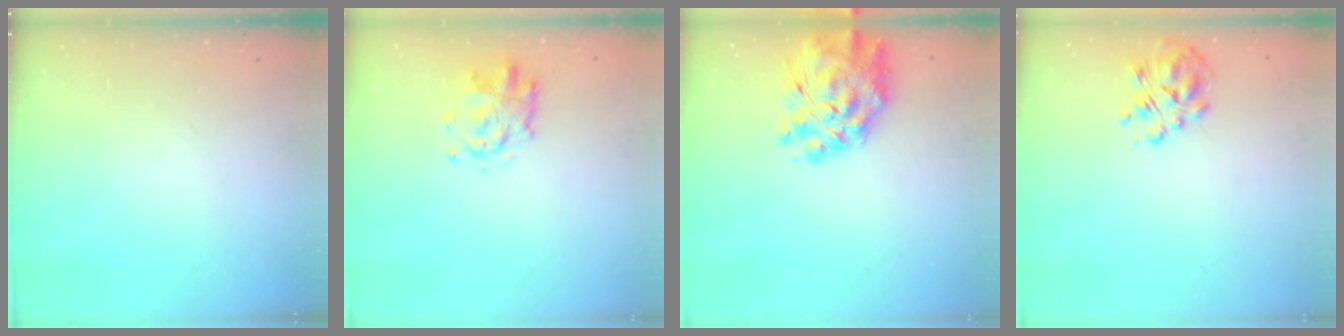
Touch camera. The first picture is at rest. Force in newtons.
{"total": 3.3, "press": 3.3, "slide": 0.5}
{"total": 15.3, "press": 14.2, "slide": 5.7}
{"total": 6.8, "press": 6.6, "slide": 1.8}